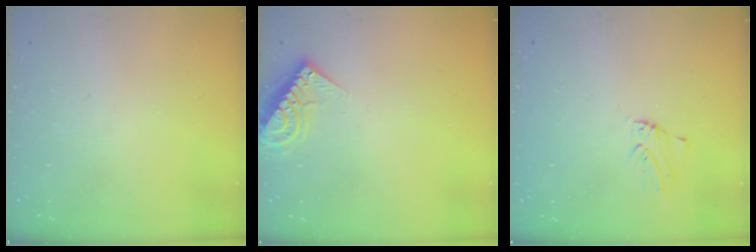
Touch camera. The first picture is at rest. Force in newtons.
{"total": 8.0, "press": 8.0, "slide": 0.2}
{"total": 0.0}